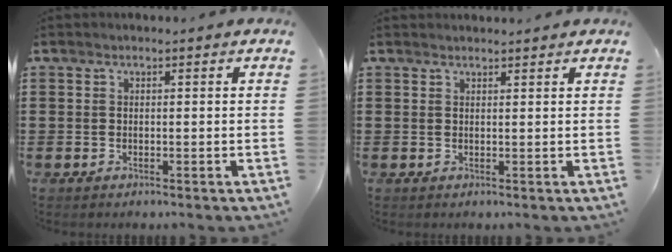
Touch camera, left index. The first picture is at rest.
{"total": 1.0, "force": [1.0, 0.0, 0.2], "torque": [-0.006, -0.002, 0.019]}